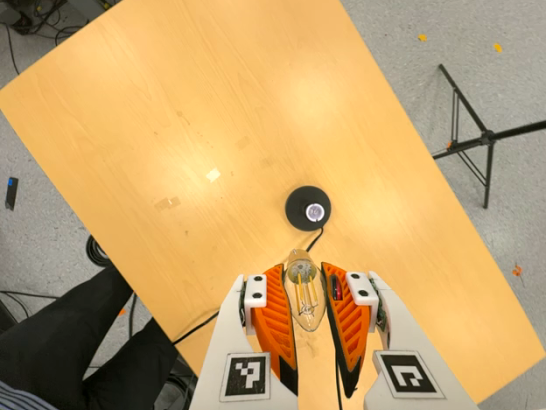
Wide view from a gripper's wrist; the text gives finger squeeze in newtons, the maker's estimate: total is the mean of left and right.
{"total": 20.9, "left": 23.9, "right": 17.8}